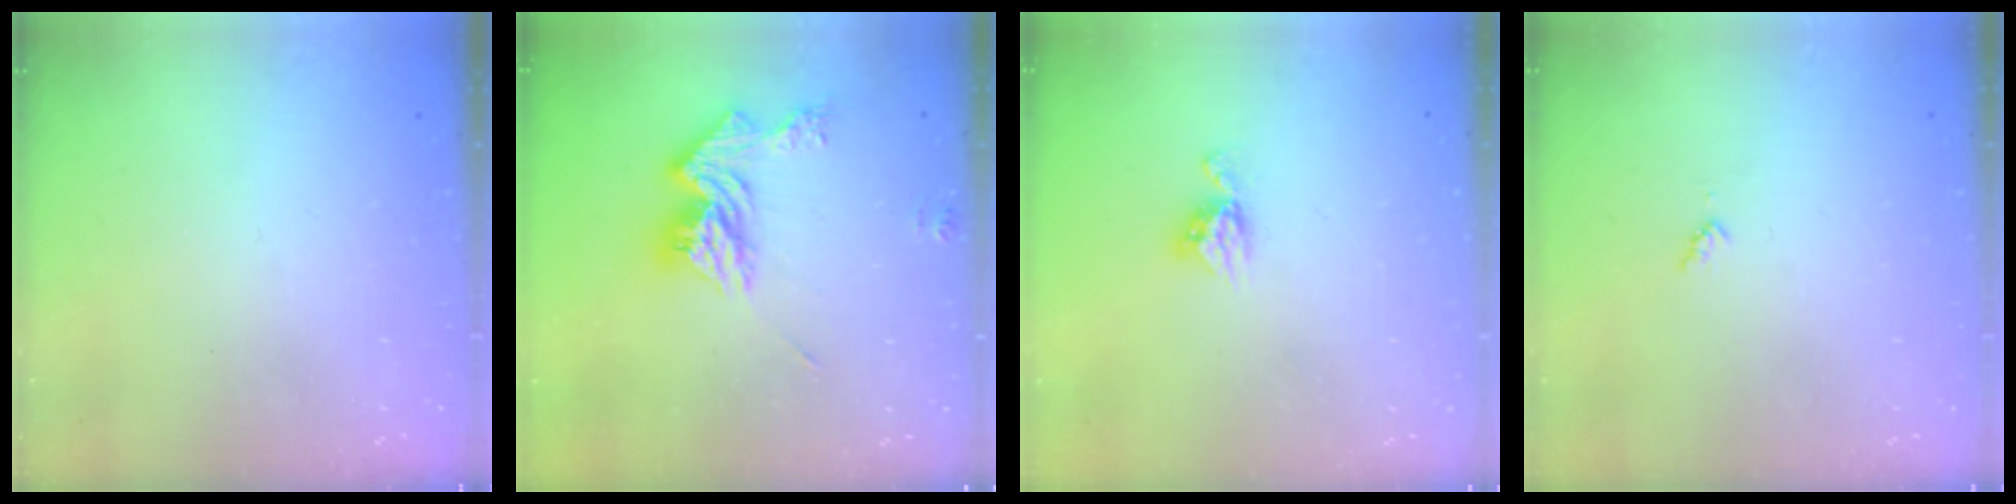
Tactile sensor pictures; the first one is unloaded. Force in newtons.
{"total": 14.0, "press": 13.9, "slide": 1.2}
{"total": 6.1, "press": 6.1, "slide": 0.4}
{"total": 3.4, "press": 3.3, "slide": 0.4}